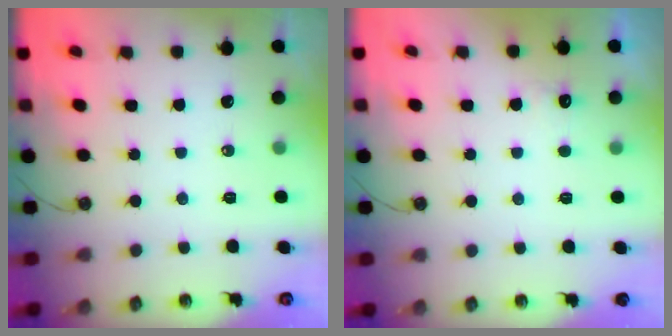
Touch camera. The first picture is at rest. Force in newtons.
{"total": 4.7, "press": 4.5, "slide": 1.1}